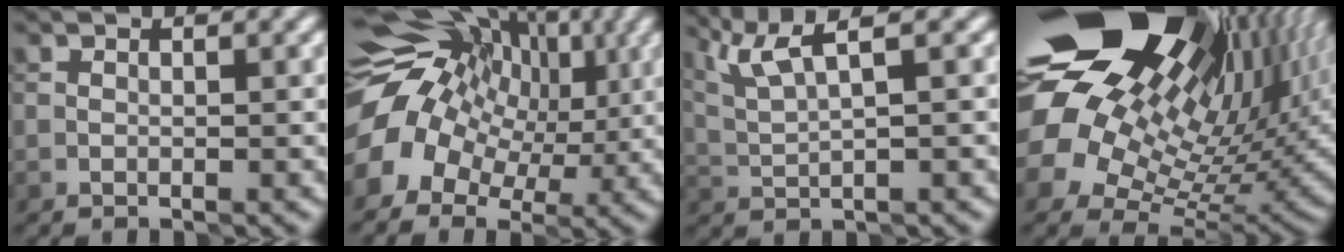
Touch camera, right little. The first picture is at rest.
{"total": 12.2, "force": [1.2, 9.6, 7.5], "torque": [-0.139, 0.014, 0.017]}
{"total": 4.6, "force": [2.9, 0.5, 3.6], "torque": [-0.079, 0.014, 0.062]}
{"total": 21.7, "force": [9.9, 13.5, 13.8], "torque": [-0.291, 0.039, 0.178]}